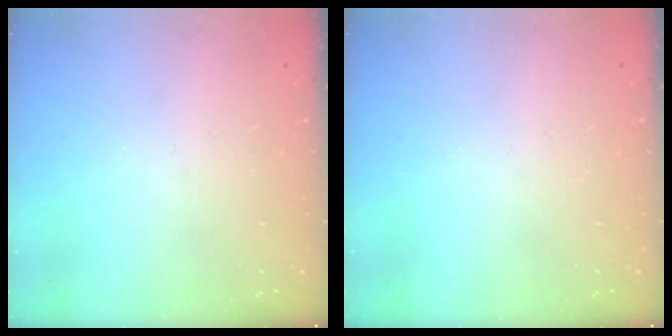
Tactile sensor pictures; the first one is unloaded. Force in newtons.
{"total": 0.0}